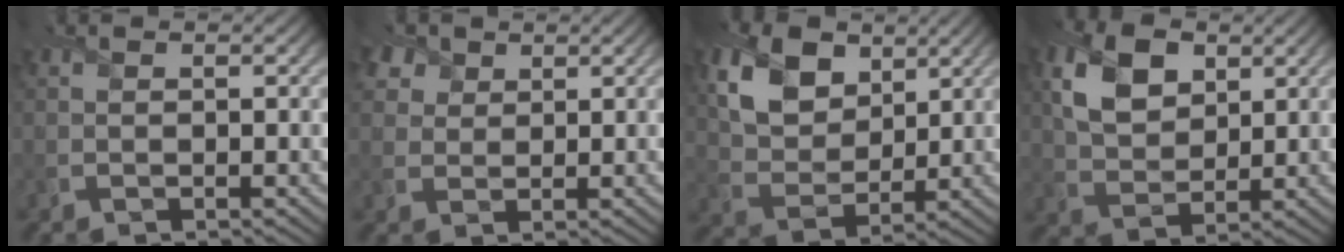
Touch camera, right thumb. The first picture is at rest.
{"total": 4.9, "force": [3.1, 3.3, 1.8], "torque": [-0.055, -0.001, 0.065]}
{"total": 8.9, "force": [4.3, 5.9, 5.2], "torque": [-0.135, 0.001, 0.070]}
{"total": 7.9, "force": [3.1, 5.1, 5.2], "torque": [-0.125, 0.004, 0.055]}